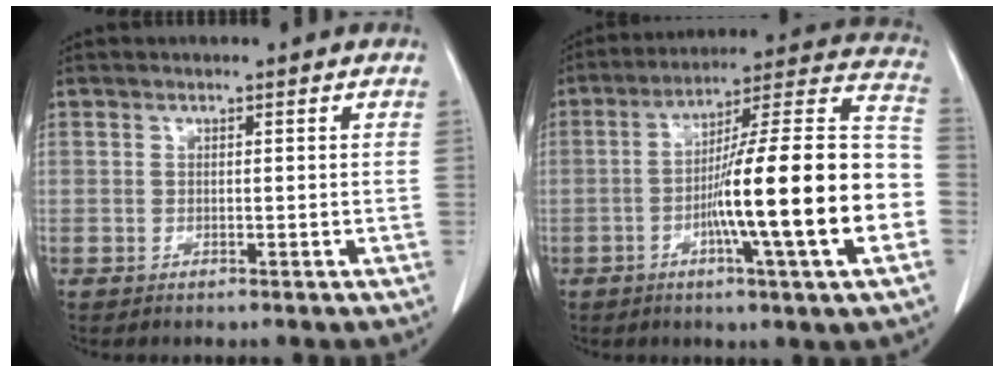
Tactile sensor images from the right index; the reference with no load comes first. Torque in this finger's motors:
{"motor_torque": [2.14, 0.00, 1.05, 0.21]}